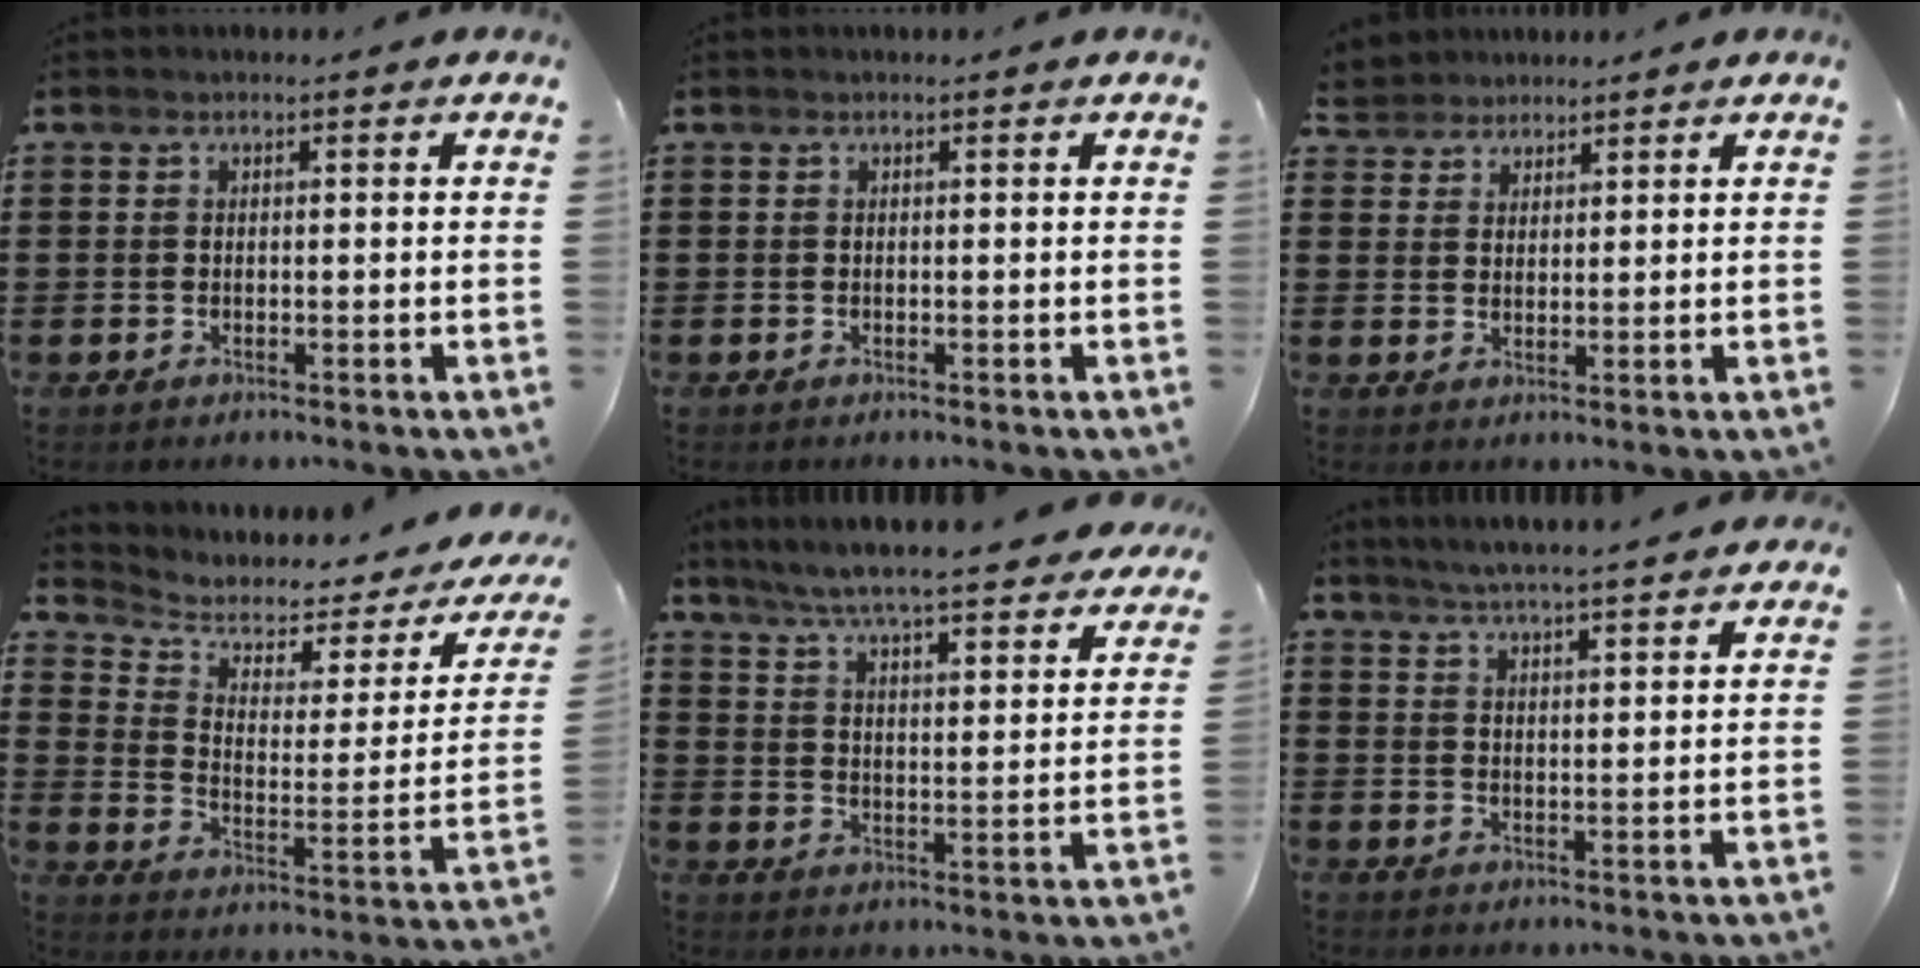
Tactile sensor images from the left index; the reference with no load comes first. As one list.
[{"total": 0.0}, {"total": 3.0, "force": [2.7, 1.2, -0.5], "torque": [-0.005, 0.001, 0.052]}, {"total": 3.6, "force": [2.7, 1.8, 1.7], "torque": [-0.056, -0.021, 0.041]}, {"total": 6.5, "force": [6.1, -0.6, 2.2], "torque": [-0.071, -0.048, 0.101]}, {"total": 4.5, "force": [4.4, -0.5, 1.1], "torque": [-0.037, -0.023, 0.075]}]